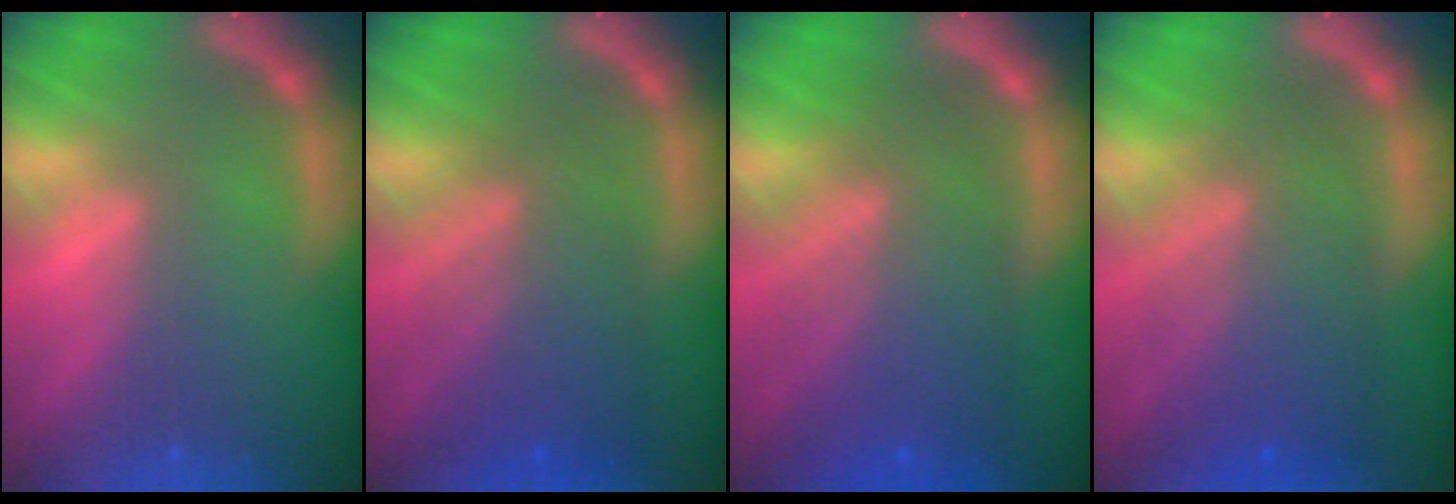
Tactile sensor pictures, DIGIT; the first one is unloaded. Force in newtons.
{"total": 7.1}
{"total": 9.1}
{"total": 8.5}